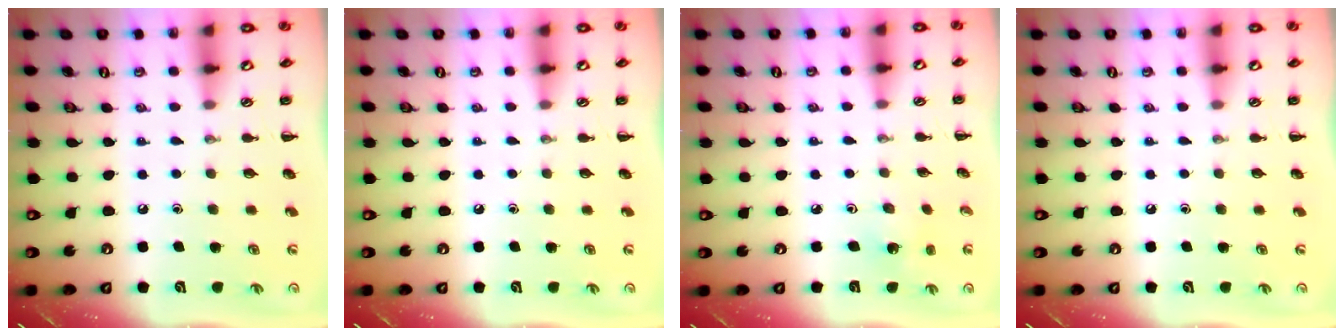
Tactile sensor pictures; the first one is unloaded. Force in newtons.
{"total": 0.0}
{"total": 1.6, "press": 1.5, "slide": 0.5}
{"total": 0.0}